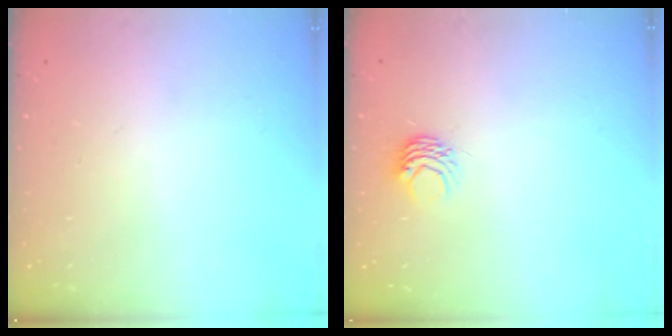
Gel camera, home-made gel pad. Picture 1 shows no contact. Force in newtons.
{"total": 3.9, "press": 3.9, "slide": 0.3}